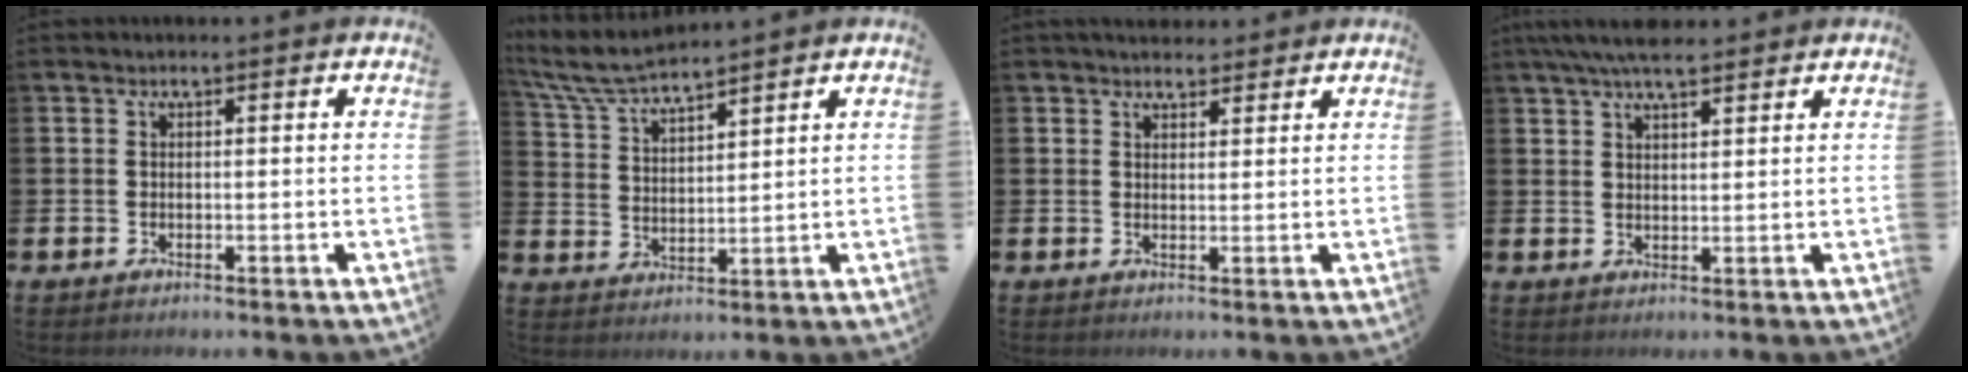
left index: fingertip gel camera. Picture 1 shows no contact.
{"total": 6.4, "force": [6.1, 0.4, 2.0], "torque": [-0.066, -0.026, 0.111]}
{"total": 2.9, "force": [2.7, 0.9, 0.1], "torque": [0.003, -0.011, 0.048]}
{"total": 5.7, "force": [4.9, 1.4, 2.5], "torque": [-0.052, -0.016, 0.088]}